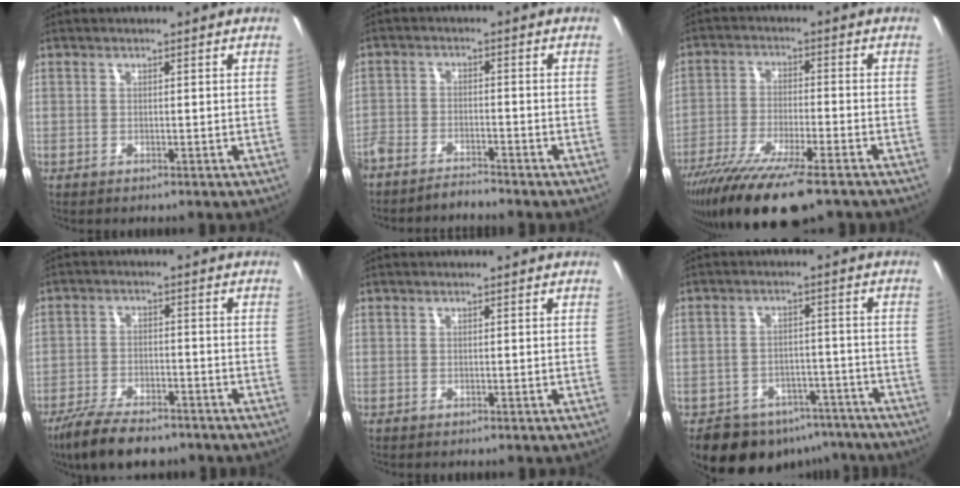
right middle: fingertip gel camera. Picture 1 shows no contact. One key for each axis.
{"total": 6.3, "fx": -5.8, "fy": 1.5, "fz": 2.0, "tx": -0.062, "ty": -0.012, "tz": -0.106}
{"total": 16.5, "fx": -12.3, "fy": 2.8, "fz": 10.6, "tx": -0.215, "ty": -0.052, "tz": -0.215}
{"total": 11.5, "fx": -9.0, "fy": 3.8, "fz": 6.1, "tx": -0.144, "ty": -0.026, "tz": -0.156}
{"total": 0.0}
{"total": 14.6, "fx": -10.8, "fy": 8.5, "fz": 5.1, "tx": -0.112, "ty": 0.014, "tz": -0.130}